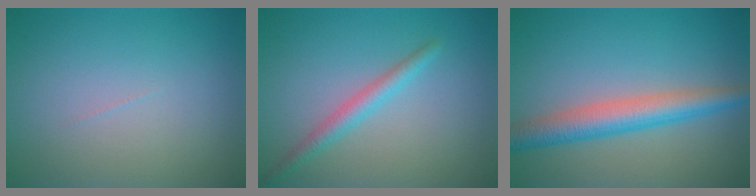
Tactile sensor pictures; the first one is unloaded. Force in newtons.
{"total": 2.1, "press": 2.1, "slide": 0.0}
{"total": 4.7, "press": 4.7, "slide": 0.1}